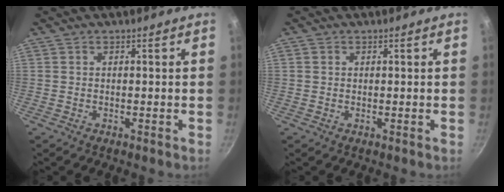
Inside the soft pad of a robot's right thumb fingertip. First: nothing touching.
{"total": 0.7, "force": [0.2, 0.6, 0.2], "torque": [-0.003, 0.003, 0.001]}